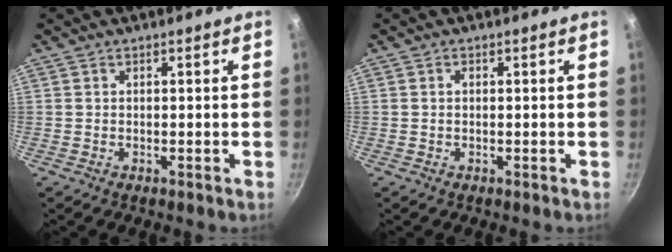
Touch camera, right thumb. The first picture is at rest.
{"total": 0.7, "force": [0.1, 0.5, 0.5], "torque": [-0.009, 0.004, 0.002]}